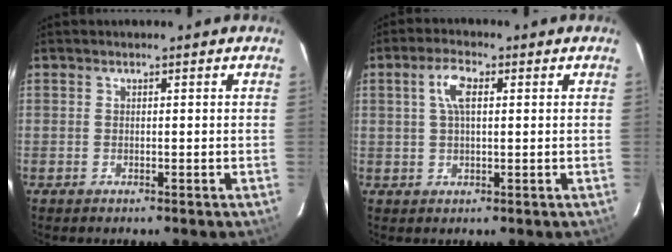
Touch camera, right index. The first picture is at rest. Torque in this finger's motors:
{"motor_torque": [0.71, 0.12, 0.42, 0.09]}